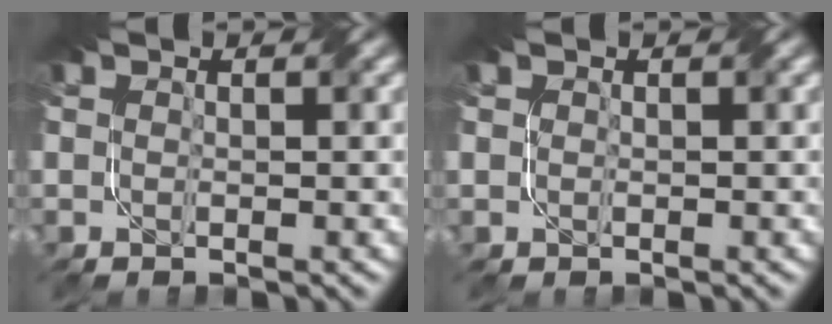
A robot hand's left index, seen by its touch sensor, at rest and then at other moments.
{"total": 0.0}